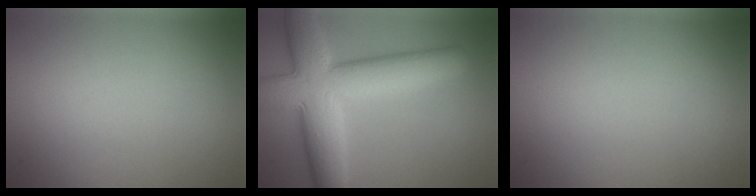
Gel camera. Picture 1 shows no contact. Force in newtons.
{"total": 10.8, "press": 10.8, "slide": 0.4}
{"total": 0.0}